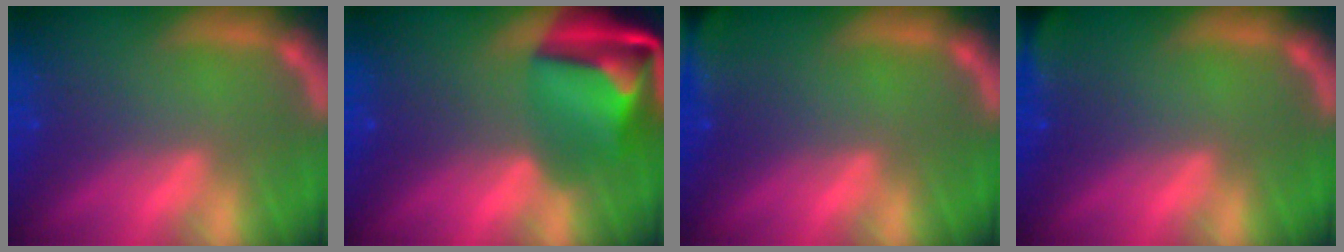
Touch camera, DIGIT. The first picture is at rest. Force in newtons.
{"total": 10.1}
{"total": 5.4}
{"total": 3.5}